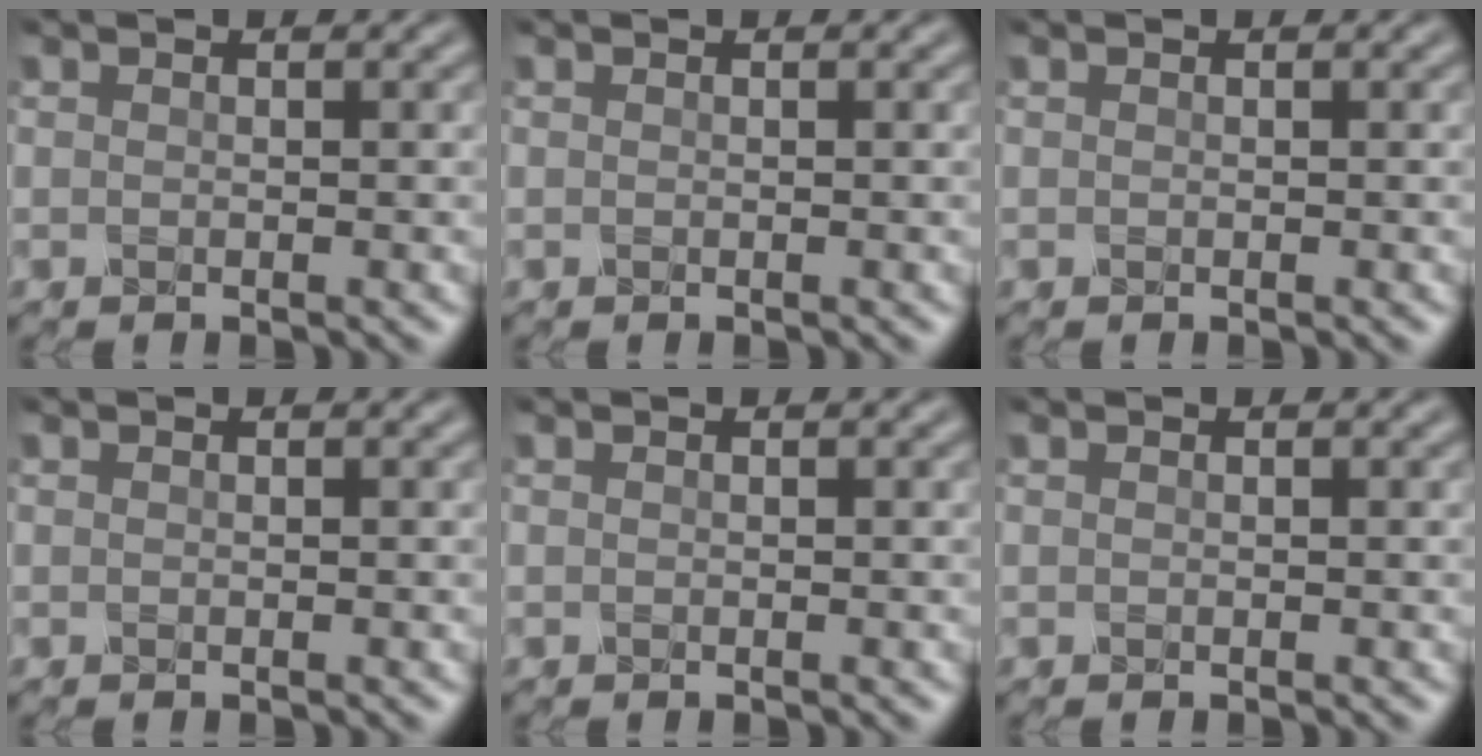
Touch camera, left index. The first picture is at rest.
{"total": 0.0}
{"total": 0.0}
{"total": 0.0}
{"total": 0.0}
{"total": 0.0}